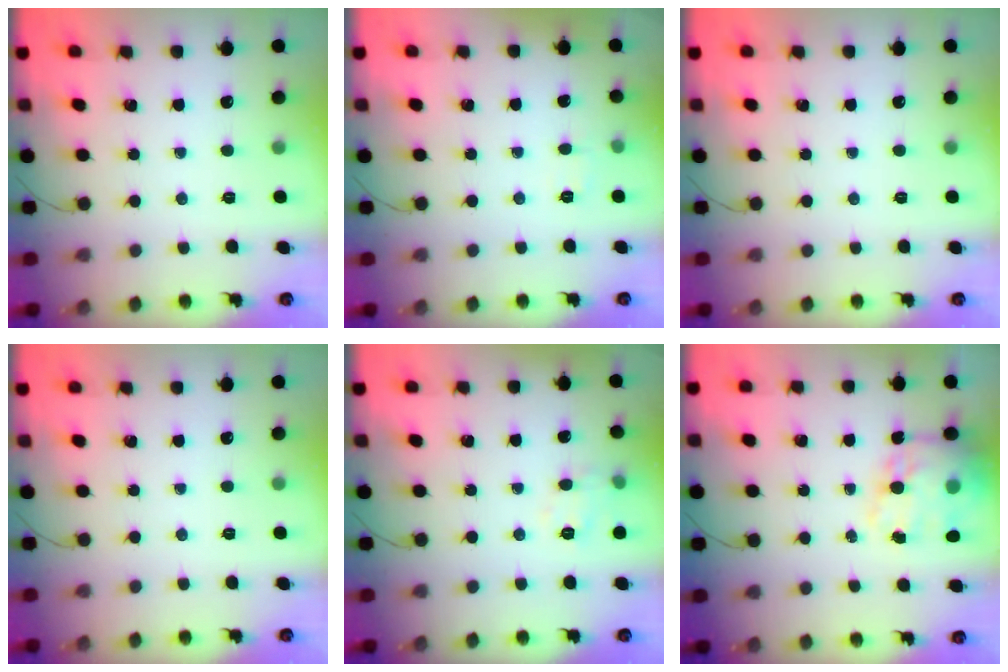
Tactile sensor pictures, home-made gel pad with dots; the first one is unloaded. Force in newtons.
{"total": 2.6, "press": 2.3, "slide": 1.2}
{"total": 0.0}
{"total": 0.0}
{"total": 5.6, "press": 5.5, "slide": 1.2}
{"total": 18.4, "press": 17.8, "slide": 4.7}